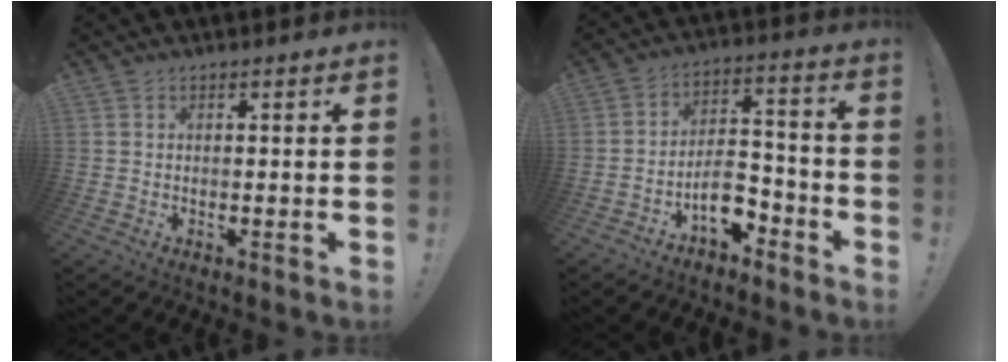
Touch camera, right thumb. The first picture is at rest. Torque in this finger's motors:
{"motor_torque": [1.26, 0.87, 0.61, -0.96, 0.27]}